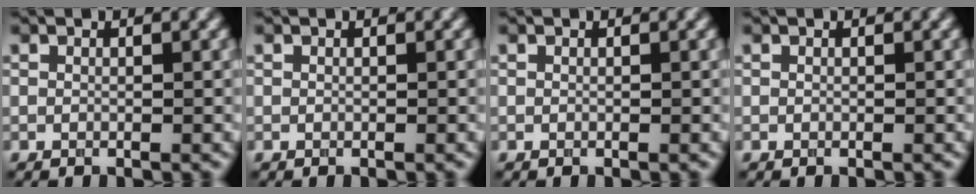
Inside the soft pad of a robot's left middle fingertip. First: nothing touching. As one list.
[{"total": 0.0}, {"total": 0.0}, {"total": 0.0}]